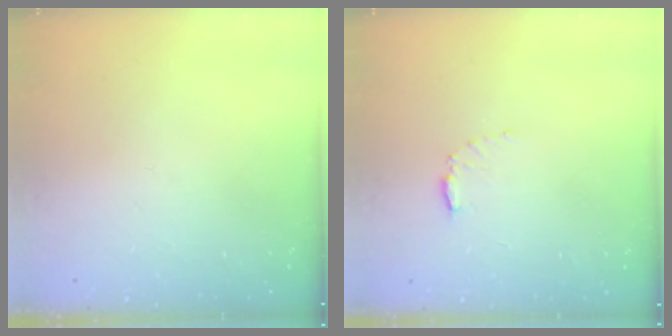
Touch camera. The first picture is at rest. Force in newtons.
{"total": 4.7, "press": 4.7, "slide": 0.6}